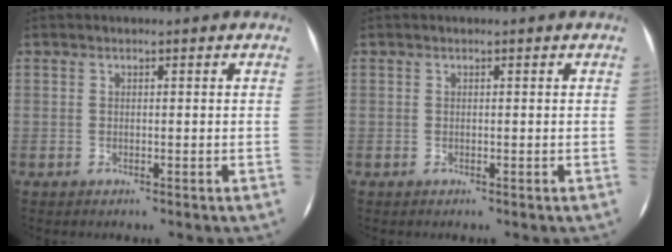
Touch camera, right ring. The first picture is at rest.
{"total": 0.0}